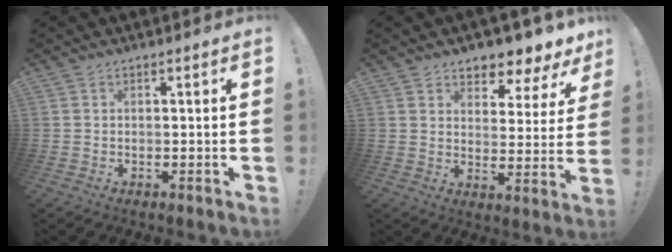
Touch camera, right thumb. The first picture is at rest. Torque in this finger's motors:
{"motor_torque": [0.41, 1.74, 0.03, 0.22, 0.00]}